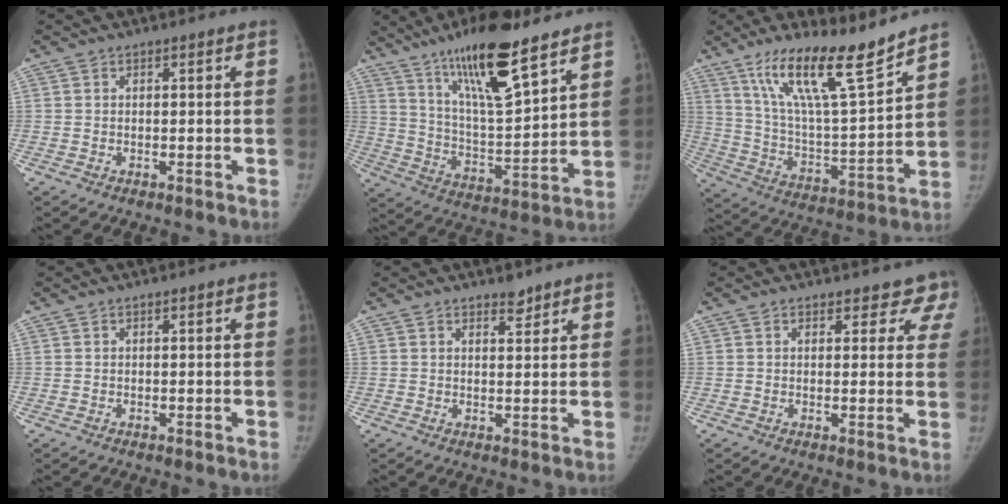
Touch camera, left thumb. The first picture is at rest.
{"total": 19.0, "force": [13.1, 4.1, 13.2], "torque": [-0.205, -0.069, 0.231]}
{"total": 18.8, "force": [13.7, 3.1, 12.5], "torque": [-0.189, -0.079, 0.246]}
{"total": 0.0}
{"total": 2.4, "force": [2.0, 1.0, 0.9], "torque": [-0.003, -0.015, 0.030]}
{"total": 5.9, "force": [5.1, 2.8, 0.5], "torque": [0.044, -0.020, 0.036]}